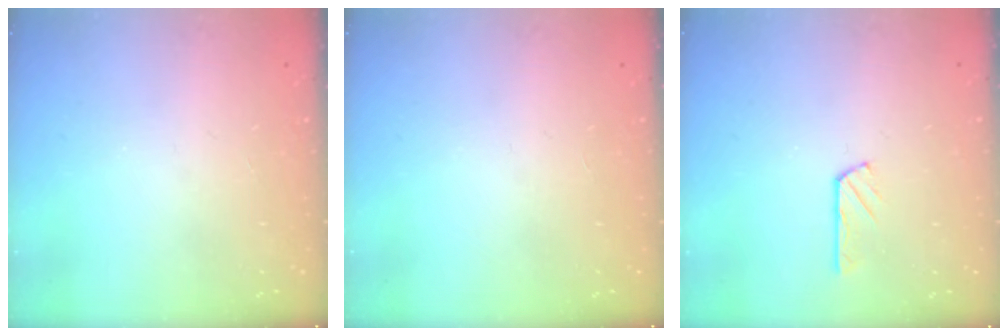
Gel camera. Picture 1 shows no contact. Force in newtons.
{"total": 0.0}
{"total": 2.8, "press": 2.8, "slide": 0.3}